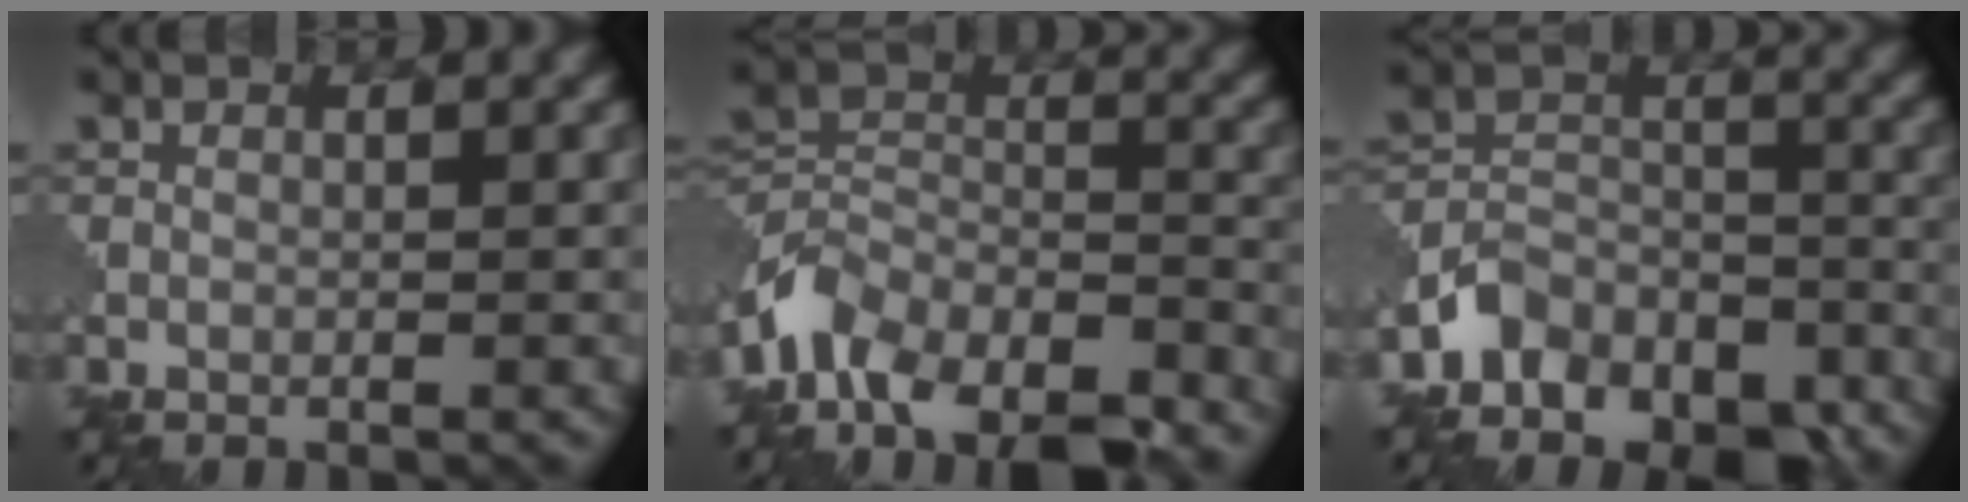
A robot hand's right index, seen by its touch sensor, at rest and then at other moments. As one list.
[{"total": 10.3, "force": [-7.8, 5.2, 4.2], "torque": [-0.084, 0.002, -0.137]}, {"total": 6.9, "force": [-5.2, 3.9, 2.4], "torque": [-0.033, -0.009, -0.101]}]